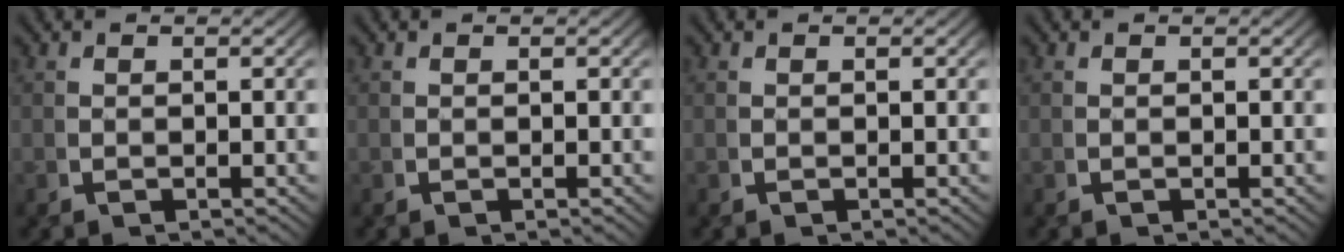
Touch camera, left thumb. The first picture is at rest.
{"total": 0.0}
{"total": 0.0}
{"total": 0.0}